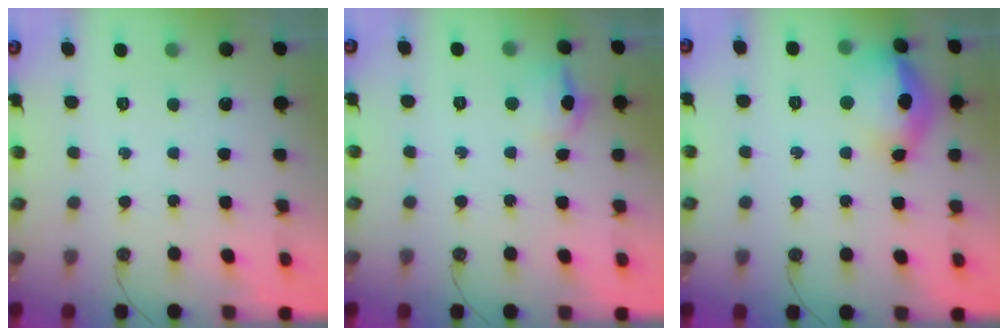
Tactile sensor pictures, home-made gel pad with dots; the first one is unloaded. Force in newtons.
{"total": 8.2, "press": 8.1, "slide": 1.2}
{"total": 15.2, "press": 15.0, "slide": 1.9}